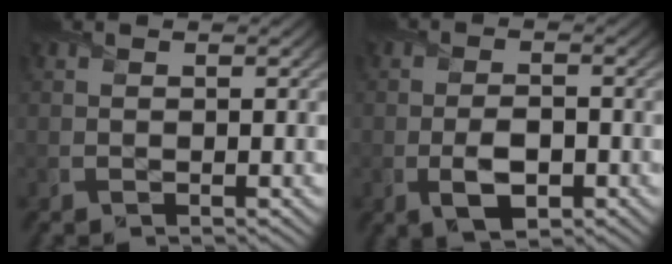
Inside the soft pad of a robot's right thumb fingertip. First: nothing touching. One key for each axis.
{"total": 4.5, "fx": -1.6, "fy": 2.3, "fz": 3.5, "tx": -0.071, "ty": -0.008, "tz": -0.029}